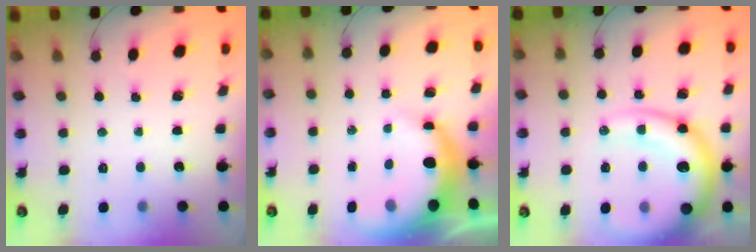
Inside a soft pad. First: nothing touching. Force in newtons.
{"total": 8.4, "press": 8.2, "slide": 2.0}
{"total": 19.0, "press": 18.5, "slide": 4.3}